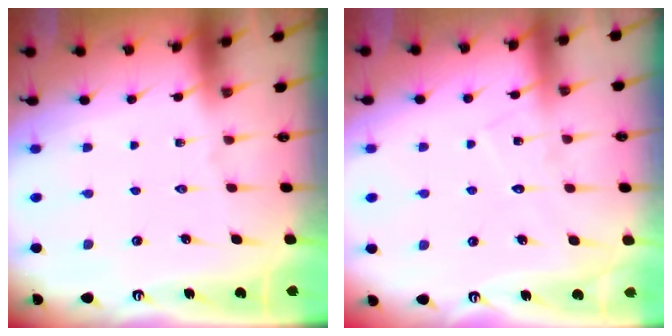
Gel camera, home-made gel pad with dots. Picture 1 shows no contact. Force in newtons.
{"total": 6.6, "press": 6.6, "slide": 0.4}